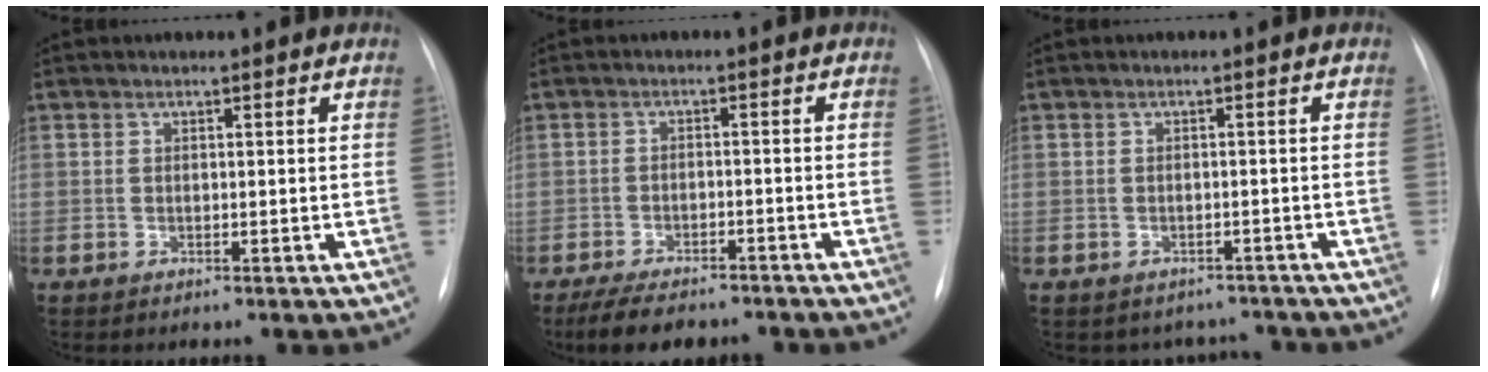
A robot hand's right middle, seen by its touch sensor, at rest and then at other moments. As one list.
[{"total": 9.0, "force": [-7.5, 2.7, 4.1], "torque": [-0.064, -0.010, -0.112]}, {"total": 4.1, "force": [-3.6, 1.9, -0.5], "torque": [0.015, 0.020, -0.041]}]